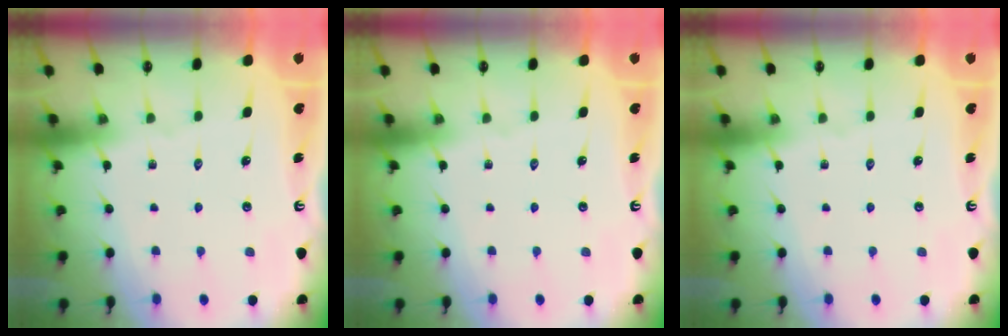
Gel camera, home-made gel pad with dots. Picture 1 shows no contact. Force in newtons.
{"total": 0.0}
{"total": 0.0}